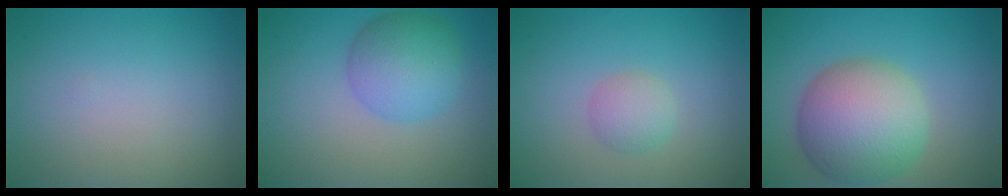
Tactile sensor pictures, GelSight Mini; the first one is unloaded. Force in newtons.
{"total": 5.2, "press": 5.2, "slide": 0.1}
{"total": 1.9, "press": 1.9, "slide": 0.0}
{"total": 8.9, "press": 8.9, "slide": 0.6}